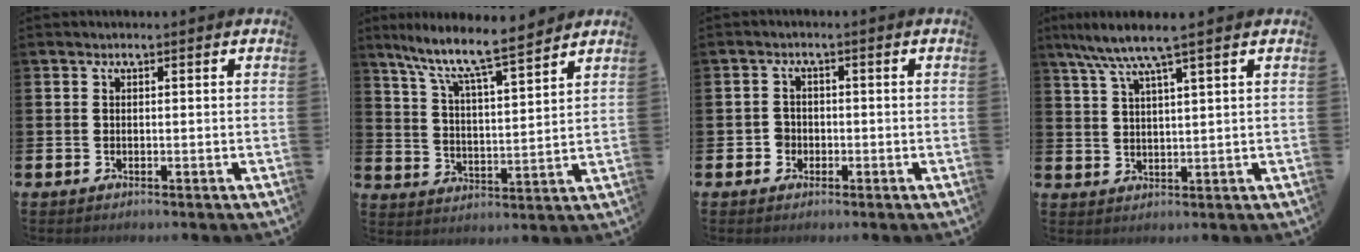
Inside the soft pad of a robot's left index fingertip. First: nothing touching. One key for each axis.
{"total": 8.5, "fx": 7.6, "fy": 0.5, "fz": 3.6, "tx": -0.090, "ty": -0.057, "tz": 0.126}
{"total": 2.0, "fx": -0.9, "fy": 1.8, "fz": 0.1, "tx": -0.005, "ty": 0.005, "tz": -0.022}
{"total": 6.0, "fx": 4.7, "fy": 0.1, "fz": 3.7, "tx": -0.083, "ty": -0.016, "tz": 0.080}